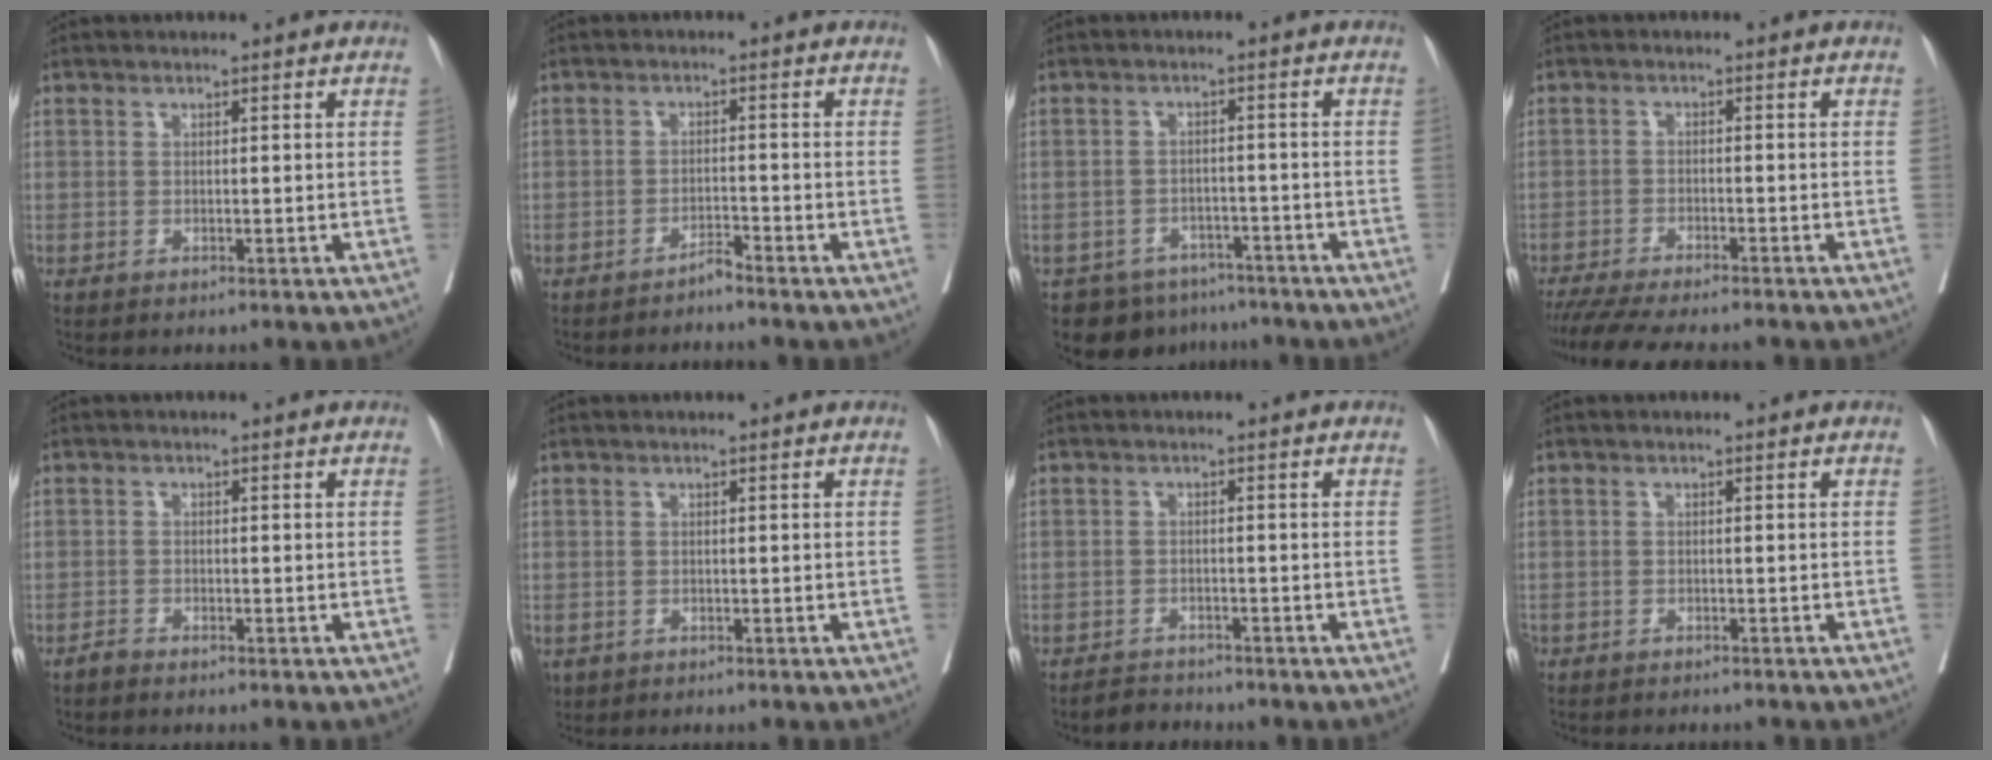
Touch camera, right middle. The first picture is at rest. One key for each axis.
{"total": 1.7, "fx": -1.7, "fy": -0.2, "fz": 0.4, "tx": -0.002, "ty": -0.001, "tz": -0.028}
{"total": 7.1, "fx": -5.8, "fy": 4.1, "fz": 0.7, "tx": 0.001, "ty": 0.013, "tz": -0.076}
{"total": 12.2, "fx": -10.8, "fy": 1.5, "fz": 5.5, "tx": -0.077, "ty": -0.018, "tz": -0.156}
{"total": 0.9, "fx": -0.9, "fy": 0.2, "fz": 0.1, "tx": -0.004, "ty": 0.000, "tz": -0.017}
{"total": 1.8, "fx": -0.9, "fy": 1.5, "fz": 0.5, "tx": -0.014, "ty": -0.002, "tz": -0.011}
{"total": 2.2, "fx": -2.1, "fy": 0.5, "fz": -0.5, "tx": 0.005, "ty": -0.007, "tz": -0.037}
{"total": 4.2, "fx": -3.7, "fy": 1.4, "fz": 1.3, "tx": -0.019, "ty": -0.004, "tz": -0.048}